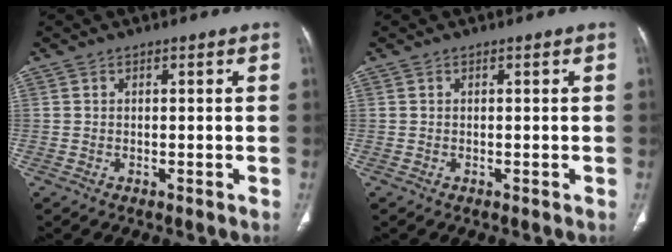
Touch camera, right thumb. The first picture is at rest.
{"total": 0.0}